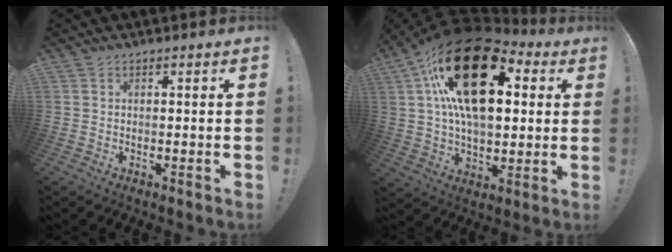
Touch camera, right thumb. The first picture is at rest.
{"total": 28.6, "force": [9.6, 15.4, 22.0], "torque": [-0.384, -0.044, 0.172]}